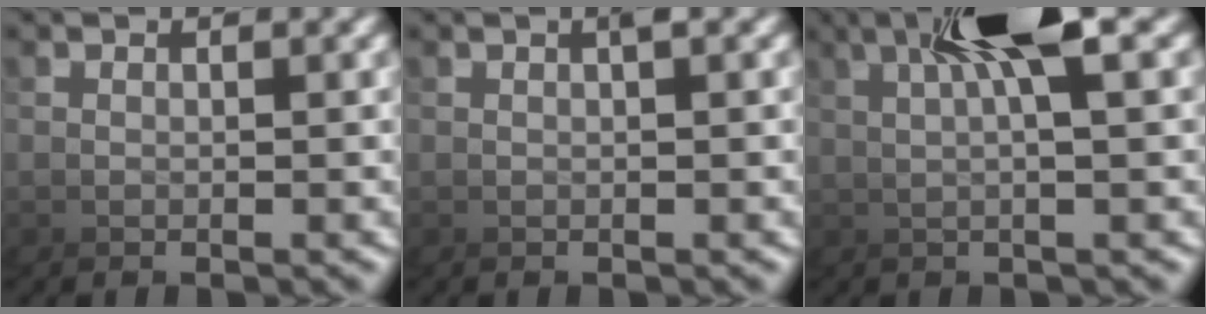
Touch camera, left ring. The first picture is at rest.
{"total": 0.7, "force": [-0.1, -0.6, 0.4], "torque": [-0.012, 0.005, -0.003]}
{"total": 5.8, "force": [2.5, -0.8, 5.2], "torque": [-0.107, 0.033, 0.034]}